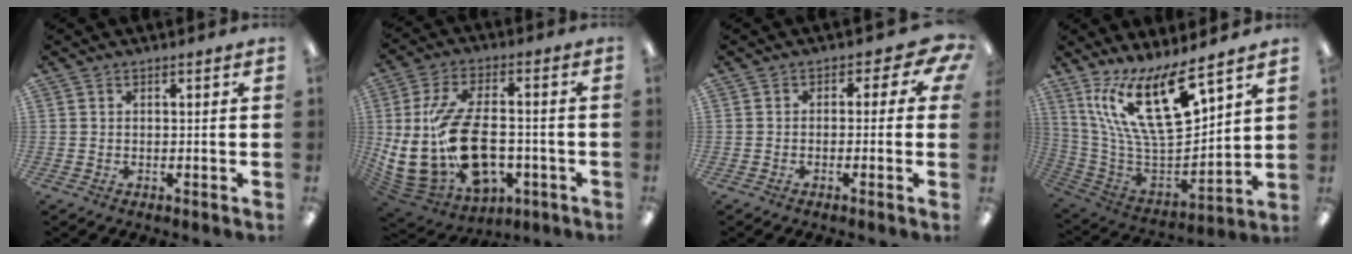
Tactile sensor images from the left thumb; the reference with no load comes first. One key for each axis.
{"total": 23.4, "fx": -3.2, "fy": 13.5, "fz": 18.9, "tx": -0.395, "ty": 0.006, "tz": -0.038}
{"total": 3.7, "fx": -0.7, "fy": 2.5, "fz": 2.7, "tx": -0.031, "ty": 0.004, "tz": -0.015}
{"total": 21.8, "fx": 12.6, "fy": 8.1, "fz": 15.9, "tx": -0.300, "ty": -0.080, "tz": 0.221}